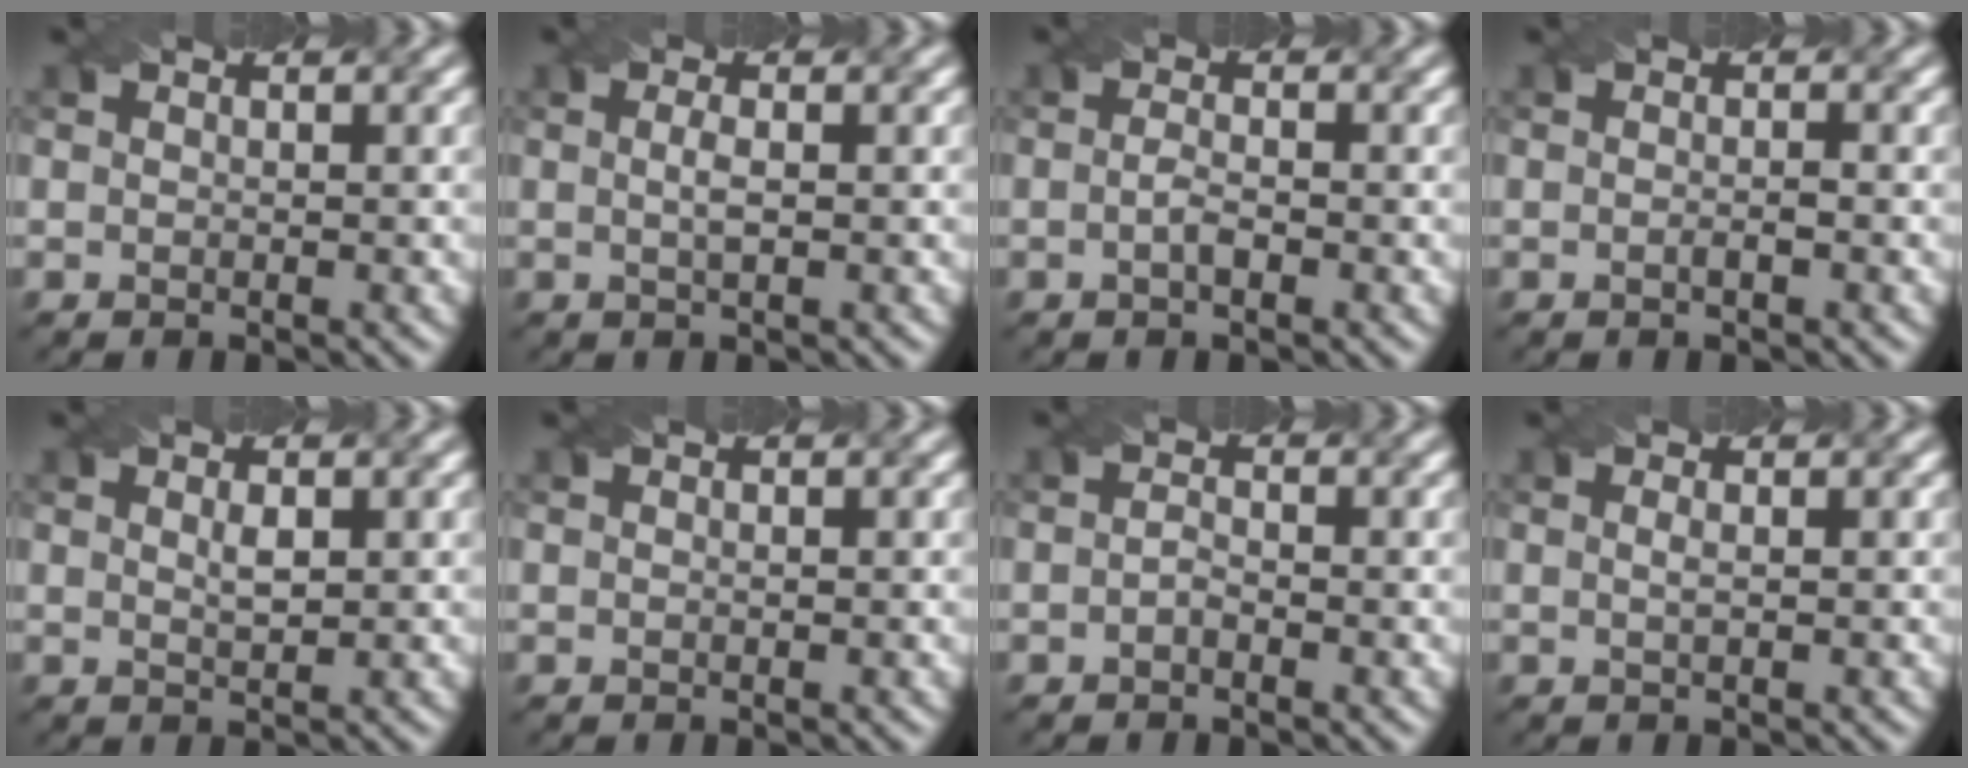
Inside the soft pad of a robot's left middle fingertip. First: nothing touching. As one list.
[{"total": 1.3, "force": [0.0, 0.3, 1.3], "torque": [-0.028, 0.003, 0.000]}, {"total": 1.4, "force": [-0.5, 0.4, 1.2], "torque": [-0.026, 0.000, -0.010]}, {"total": 0.9, "force": [-0.4, 0.1, 0.8], "torque": [-0.017, 0.000, -0.007]}, {"total": 1.3, "force": [0.4, 0.4, 1.1], "torque": [-0.023, 0.000, 0.010]}, {"total": 0.0}, {"total": 0.9, "force": [-0.6, 0.4, 0.6], "torque": [-0.017, 0.001, -0.011]}, {"total": 0.8, "force": [0.0, 0.2, 0.8], "torque": [-0.015, 0.002, -0.002]}]